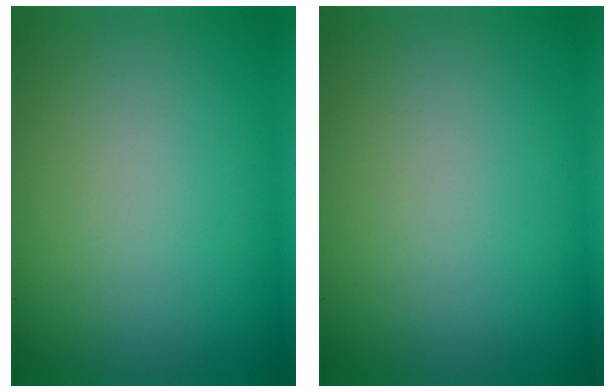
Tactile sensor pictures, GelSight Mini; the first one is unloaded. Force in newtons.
{"total": 0.0}